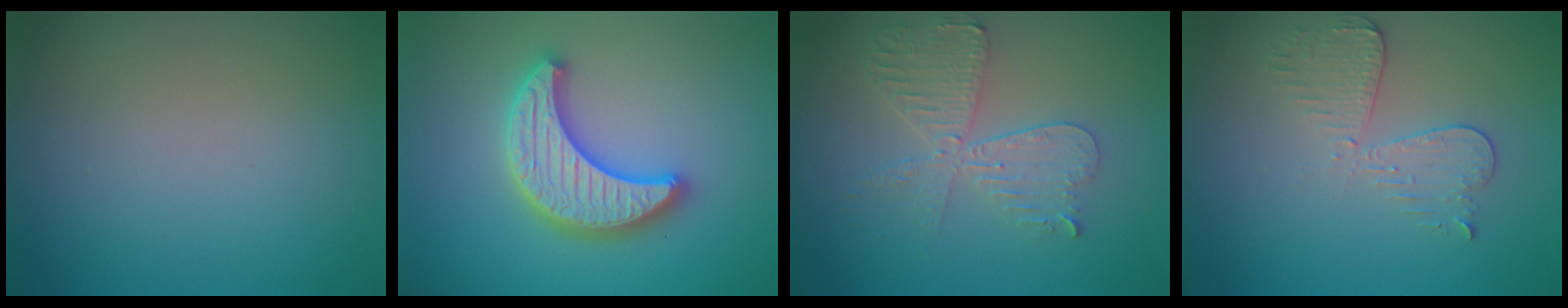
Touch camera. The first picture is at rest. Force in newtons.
{"total": 5.3, "press": 5.2, "slide": 0.9}
{"total": 4.6, "press": 3.9, "slide": 2.3}
{"total": 2.9, "press": 2.7, "slide": 1.2}